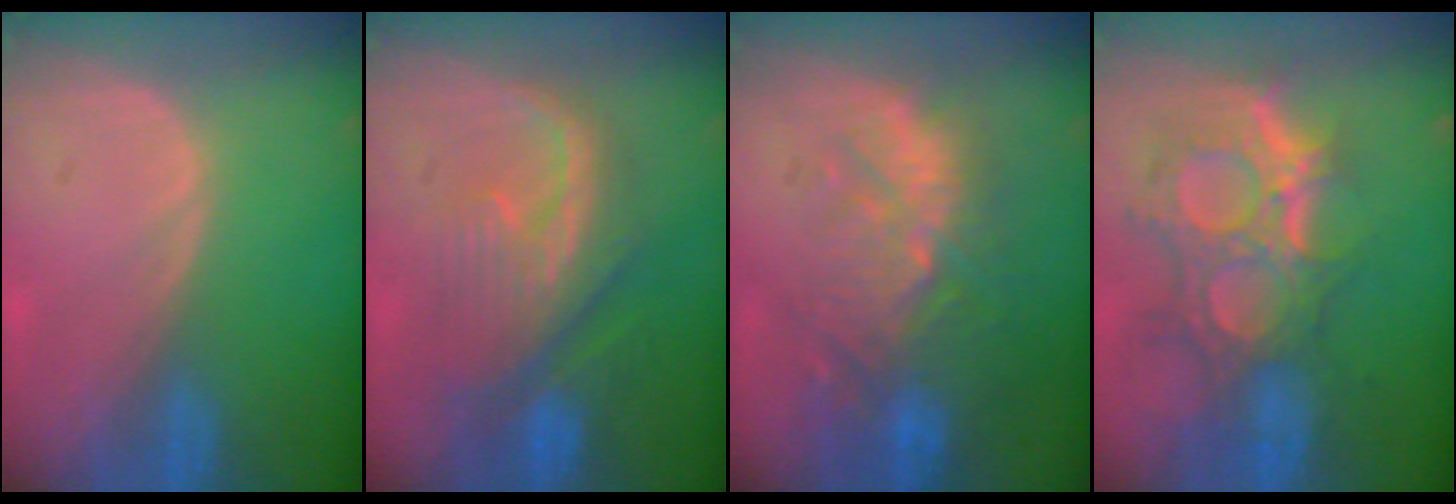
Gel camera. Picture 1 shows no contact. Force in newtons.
{"total": 9.0, "press": 8.7, "slide": 2.0}
{"total": 11.2, "press": 9.9, "slide": 5.4}
{"total": 11.9, "press": 10.6, "slide": 5.4}